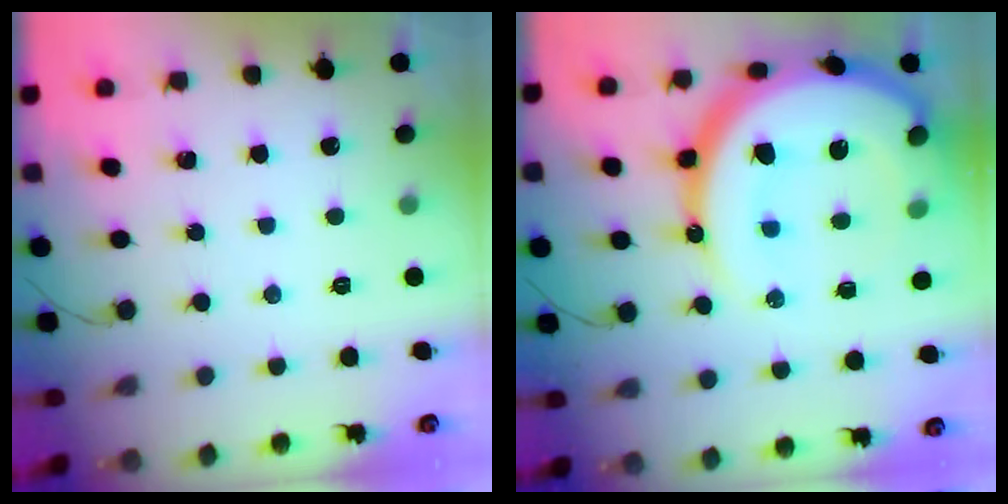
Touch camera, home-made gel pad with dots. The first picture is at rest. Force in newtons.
{"total": 28.4, "press": 28.2, "slide": 2.8}